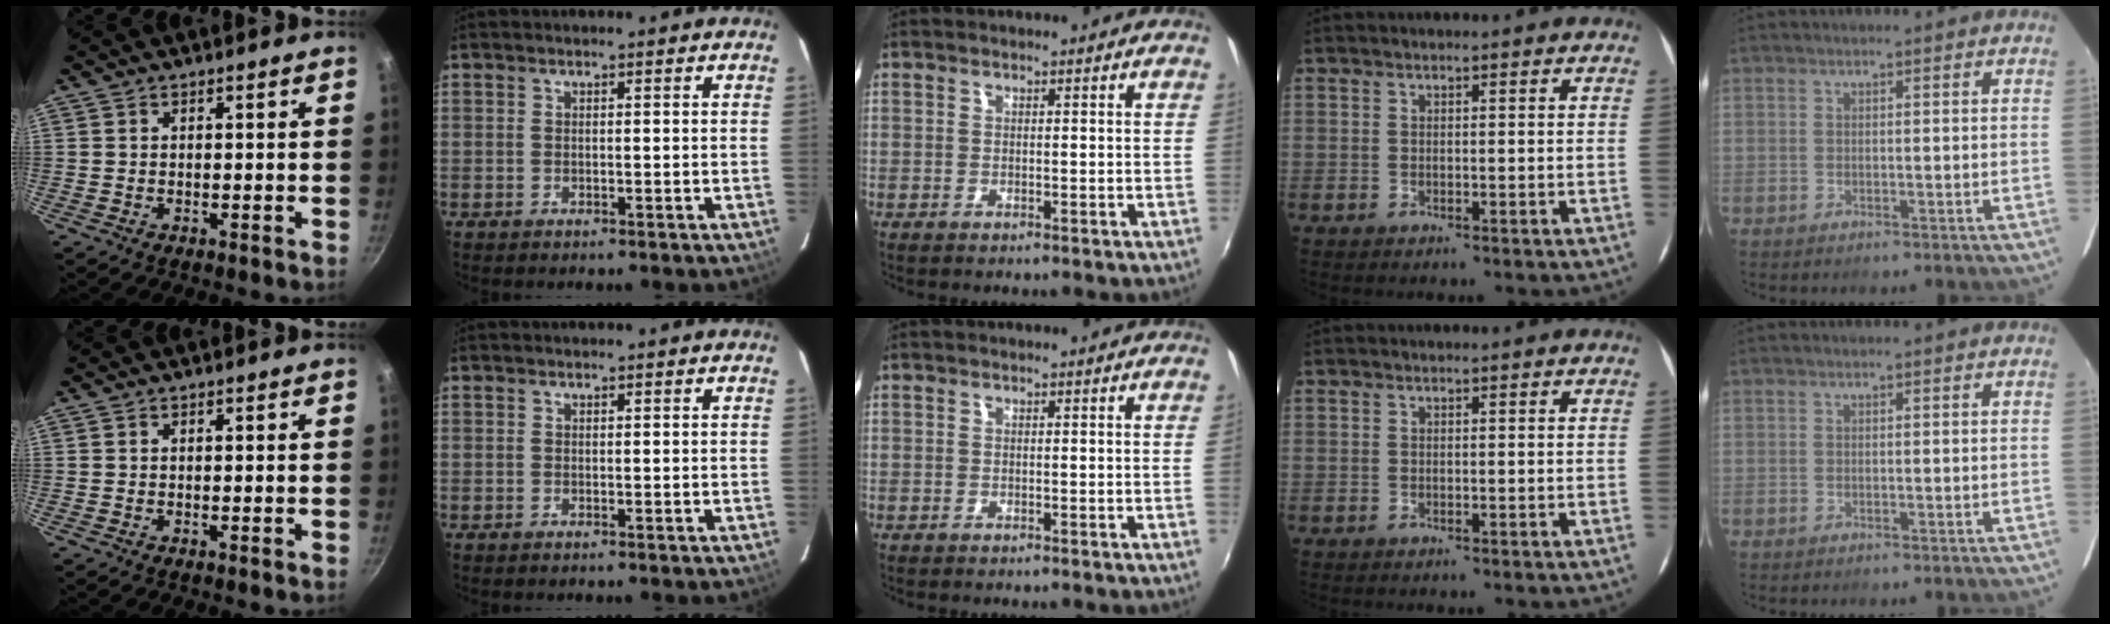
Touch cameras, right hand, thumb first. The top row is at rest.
{}